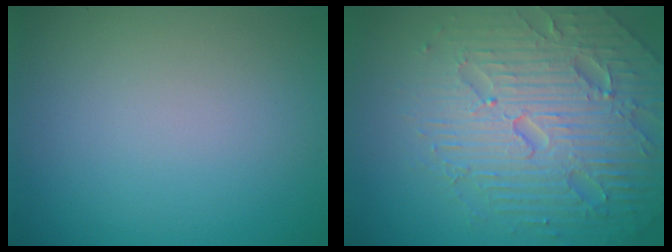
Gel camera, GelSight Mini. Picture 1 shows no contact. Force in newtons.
{"total": 7.4, "press": 7.3, "slide": 1.5}